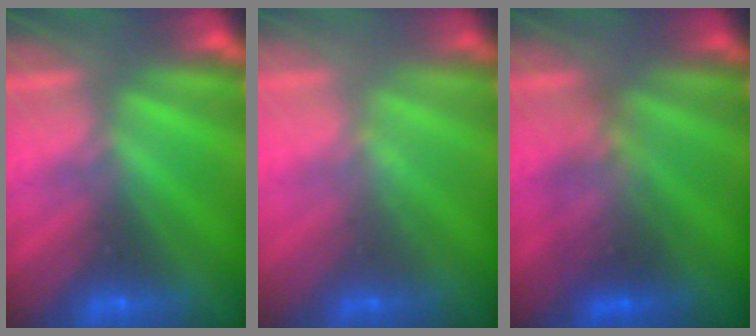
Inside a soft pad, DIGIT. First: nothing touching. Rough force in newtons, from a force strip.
{"total": 1.8}
{"total": 2.4}